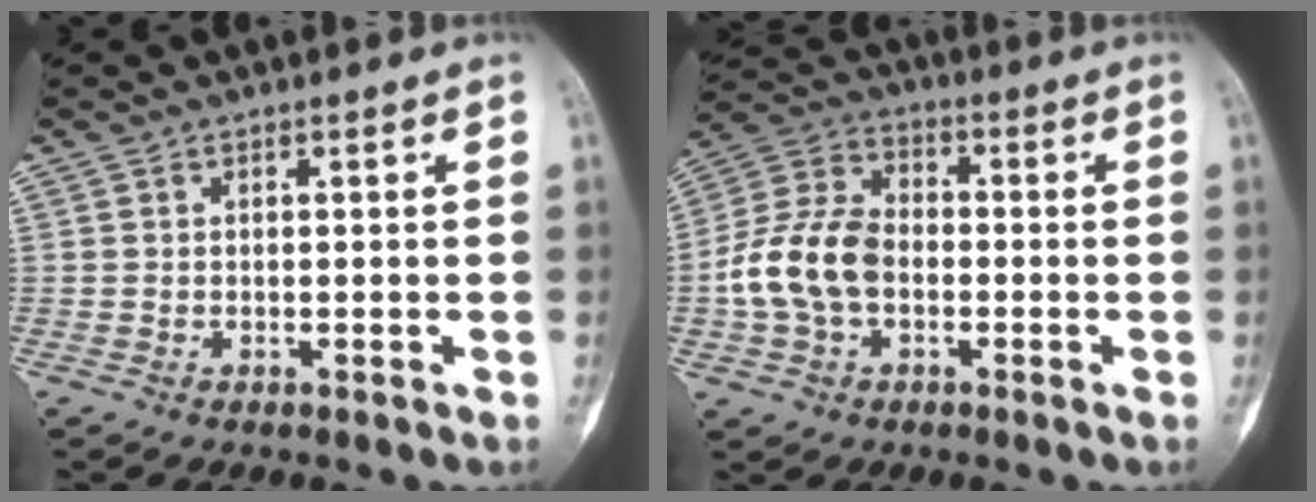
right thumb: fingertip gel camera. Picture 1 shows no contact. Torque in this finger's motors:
{"motor_torque": [1.35, 1.29, 0.66, -0.53, 0.24]}